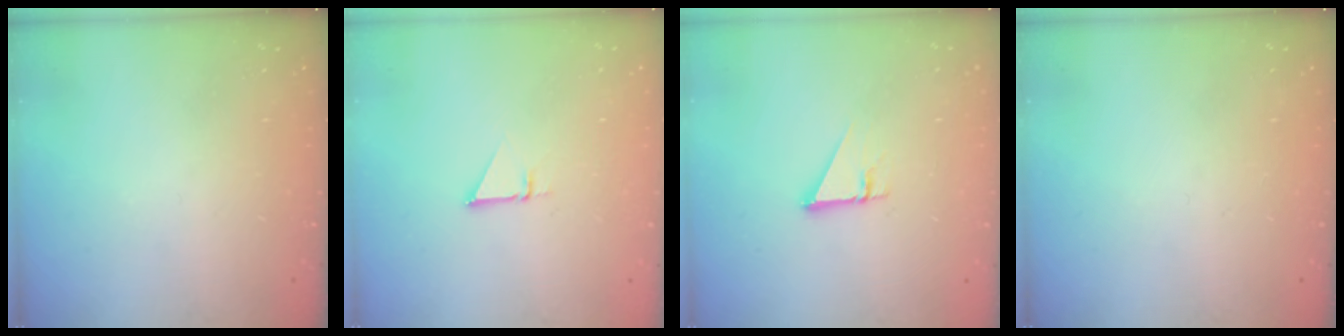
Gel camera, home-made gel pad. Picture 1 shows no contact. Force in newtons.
{"total": 1.4, "press": 1.4, "slide": 0.0}
{"total": 2.7, "press": 2.7, "slide": 0.1}
{"total": 0.0}